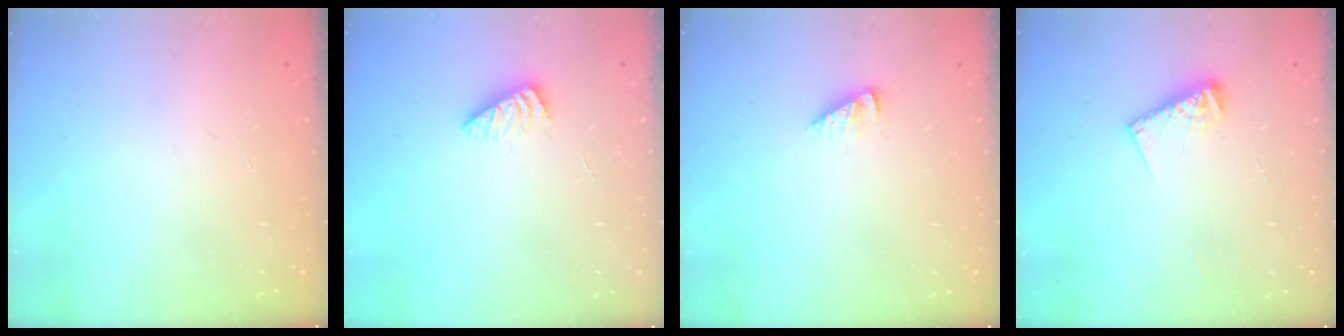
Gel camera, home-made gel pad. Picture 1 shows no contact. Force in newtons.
{"total": 2.8, "press": 2.8, "slide": 0.4}
{"total": 2.5, "press": 2.5, "slide": 0.1}
{"total": 7.6, "press": 7.6, "slide": 0.8}